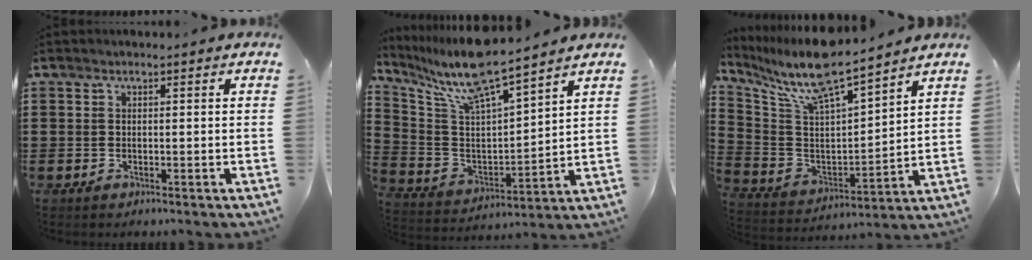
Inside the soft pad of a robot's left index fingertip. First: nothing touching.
{"total": 9.3, "force": [8.0, 0.9, 4.7], "torque": [-0.129, -0.053, 0.134]}
{"total": 10.0, "force": [8.6, 1.4, 5.0], "torque": [-0.136, -0.053, 0.144]}